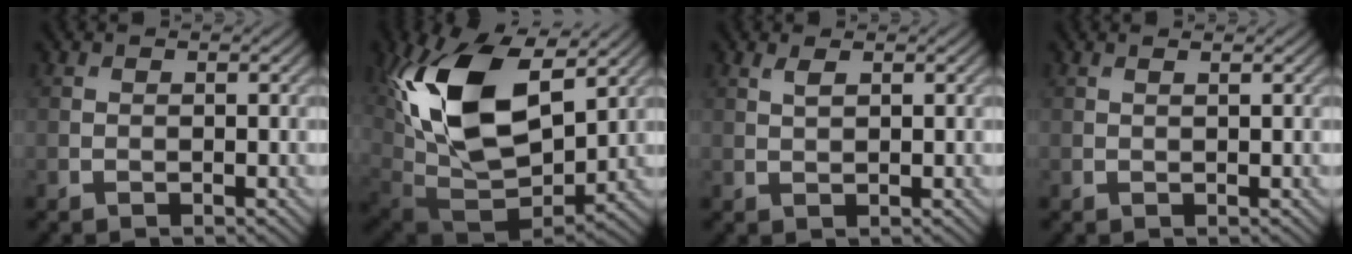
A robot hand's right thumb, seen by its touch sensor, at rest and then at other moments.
{"total": 18.1, "force": [6.4, 10.1, 13.6], "torque": [-0.296, 0.011, 0.121]}
{"total": 1.4, "force": [0.8, 0.4, 1.1], "torque": [-0.029, 0.002, 0.018]}
{"total": 0.9, "force": [0.6, 0.1, 0.7], "torque": [-0.011, 0.001, 0.005]}